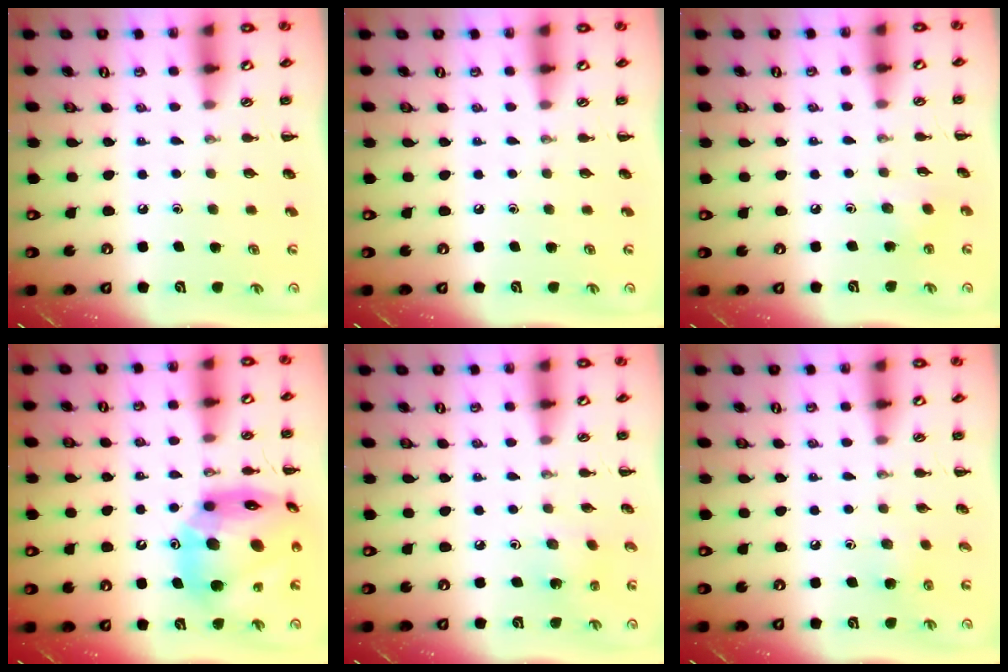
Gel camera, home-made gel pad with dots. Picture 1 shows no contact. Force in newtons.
{"total": 0.0}
{"total": 2.8, "press": 2.8, "slide": 0.7}
{"total": 20.8, "press": 19.8, "slide": 6.2}
{"total": 1.6, "press": 1.4, "slide": 0.6}
{"total": 4.1, "press": 3.9, "slide": 1.4}